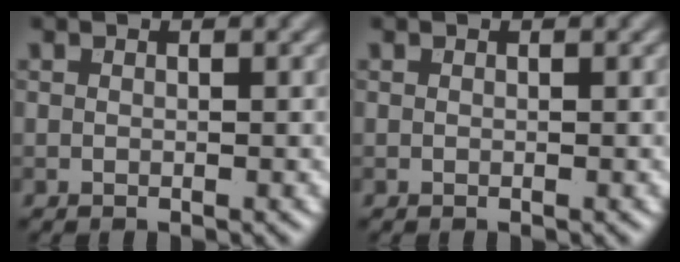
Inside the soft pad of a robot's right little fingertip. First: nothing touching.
{"total": 0.0}